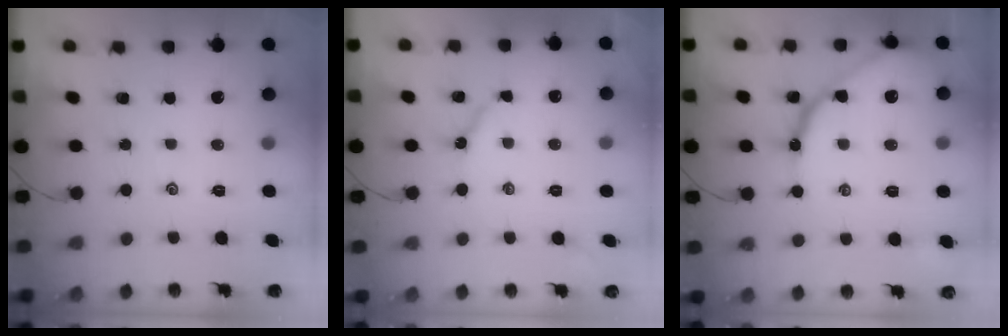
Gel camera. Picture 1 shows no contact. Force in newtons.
{"total": 5.7, "press": 5.7, "slide": 0.7}
{"total": 12.0, "press": 12.0, "slide": 1.1}